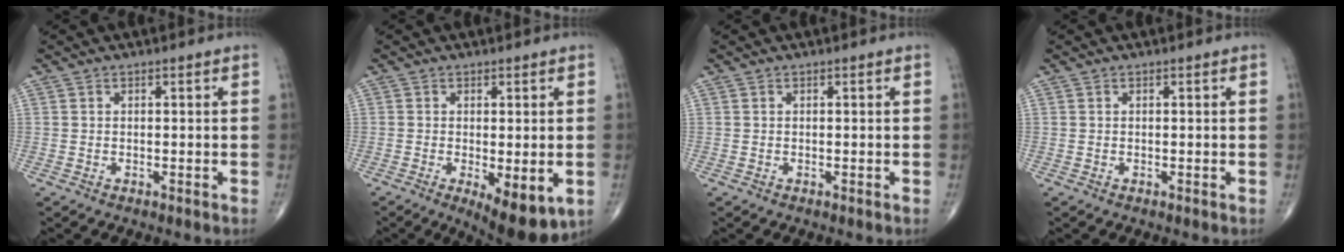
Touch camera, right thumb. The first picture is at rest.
{"total": 9.3, "force": [-3.0, 3.4, 8.1], "torque": [-0.109, -0.020, -0.036]}
{"total": 0.0}
{"total": 0.0}